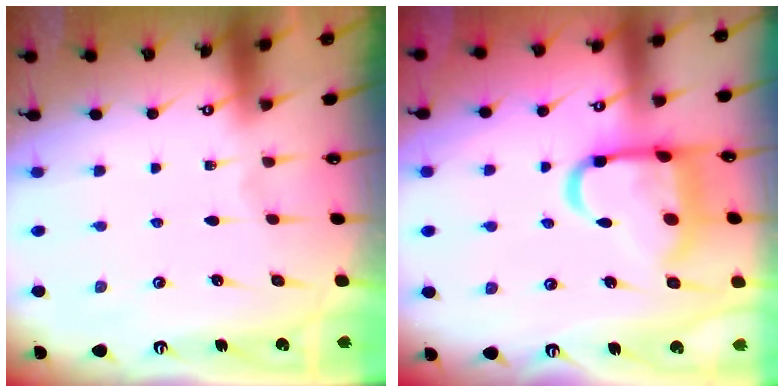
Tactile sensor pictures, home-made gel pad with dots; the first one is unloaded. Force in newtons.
{"total": 15.6, "press": 15.5, "slide": 1.4}